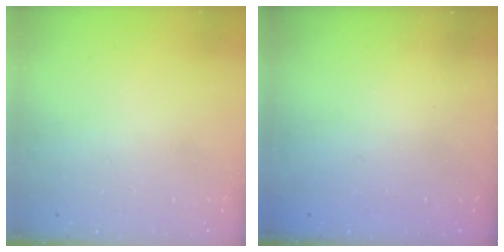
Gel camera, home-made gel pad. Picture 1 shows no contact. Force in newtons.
{"total": 1.8, "press": 1.7, "slide": 0.5}